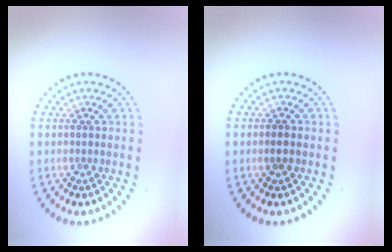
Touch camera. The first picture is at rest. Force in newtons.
{"total": 1.0, "press": 1.0, "slide": 0.1}